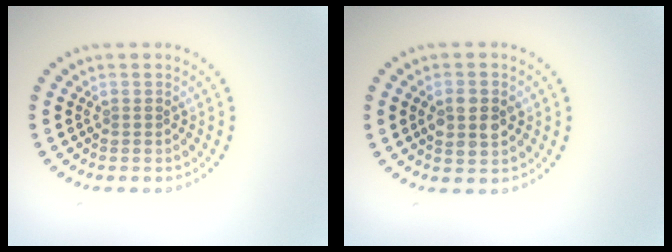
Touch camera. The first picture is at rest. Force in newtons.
{"total": 3.0, "press": 3.0, "slide": 0.1}